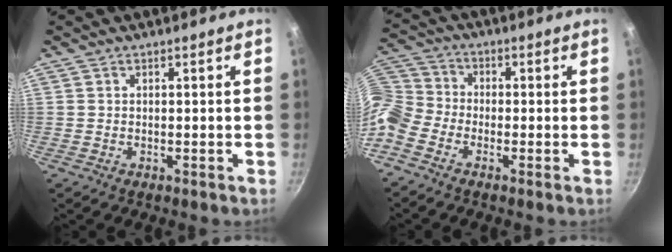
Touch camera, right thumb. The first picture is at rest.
{"total": 8.5, "force": [-4.3, 6.0, 4.3], "torque": [-0.092, 0.046, -0.116]}